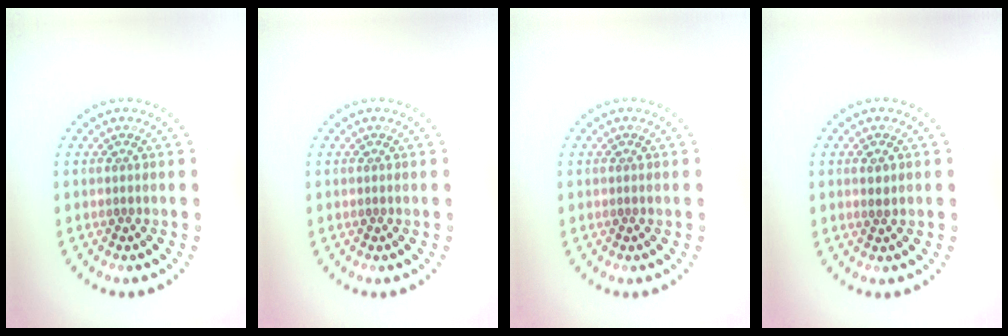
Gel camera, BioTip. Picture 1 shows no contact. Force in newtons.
{"total": 0.0}
{"total": 0.0}
{"total": 0.6, "press": 0.5, "slide": 0.3}